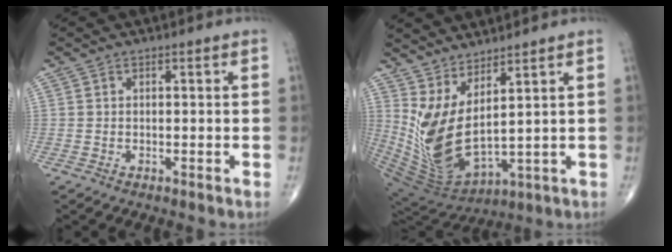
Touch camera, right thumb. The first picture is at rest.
{"total": 12.9, "force": [4.8, 4.0, 11.3], "torque": [-0.230, -0.060, 0.119]}